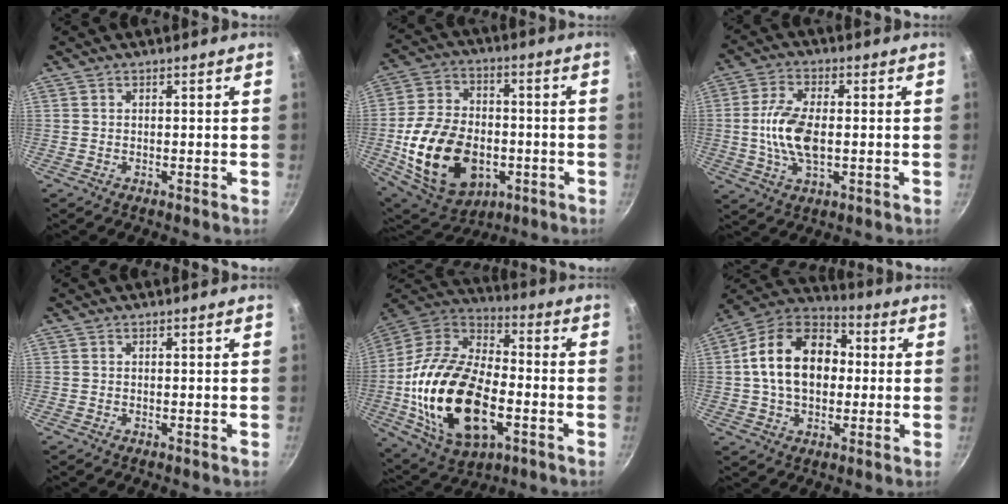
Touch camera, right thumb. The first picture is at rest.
{"total": 22.2, "force": [-4.9, 15.0, 15.6], "torque": [-0.271, 0.023, -0.068]}
{"total": 10.1, "force": [-0.5, 5.1, 8.7], "torque": [-0.169, 0.009, -0.016]}
{"total": 0.0}
{"total": 27.3, "force": [-5.6, 15.7, 21.6], "torque": [-0.400, 0.020, -0.098]}
{"total": 17.9, "force": [1.2, 12.6, 12.6], "torque": [-0.183, 0.033, 0.004]}